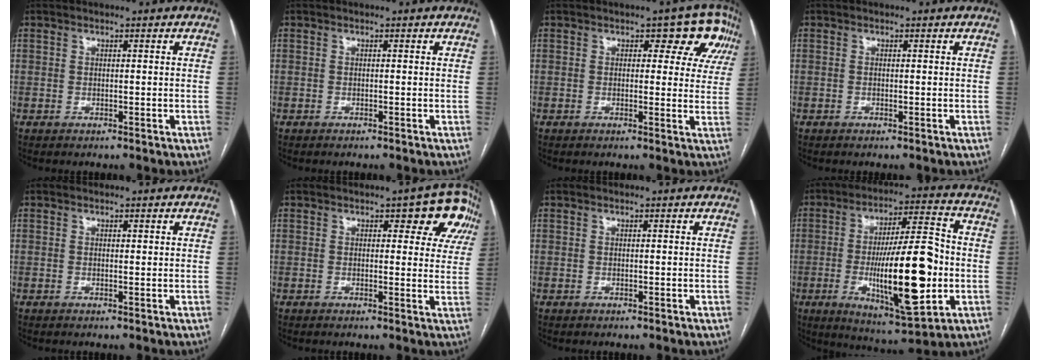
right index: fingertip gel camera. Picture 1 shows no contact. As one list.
[{"total": 0.0}, {"total": 6.8, "force": [3.0, 3.8, 4.8], "torque": [-0.033, 0.013, 0.019]}, {"total": 0.0}, {"total": 0.0}, {"total": 7.7, "force": [3.5, 3.2, 6.1], "torque": [-0.053, 0.009, 0.028]}, {"total": 0.0}, {"total": 19.2, "force": [-3.4, 3.5, 18.6], "torque": [-0.321, -0.007, -0.046]}]